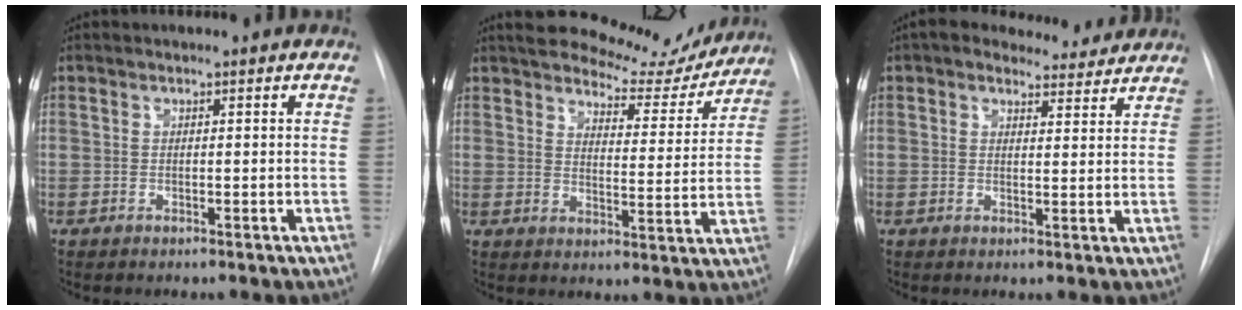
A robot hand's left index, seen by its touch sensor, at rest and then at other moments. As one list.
[{"total": 14.4, "force": [13.1, 4.4, 4.1], "torque": [-0.041, -0.016, 0.160]}, {"total": 7.6, "force": [6.9, 2.8, 1.6], "torque": [-0.010, 0.010, 0.078]}]